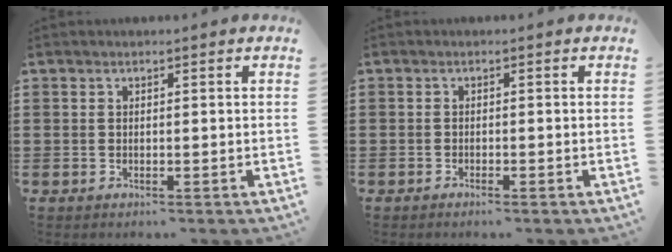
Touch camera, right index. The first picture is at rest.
{"total": 0.9, "force": [-0.9, -0.1, 0.1], "torque": [-0.004, -0.002, -0.018]}